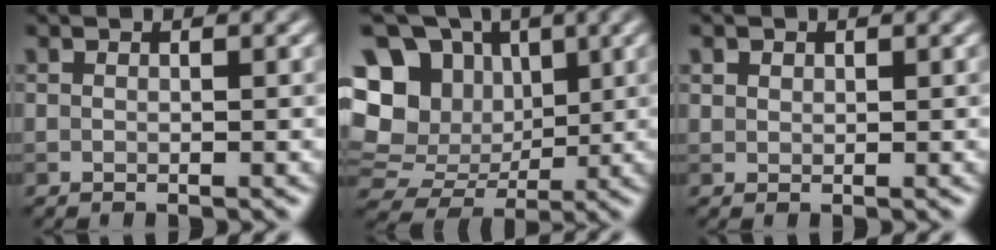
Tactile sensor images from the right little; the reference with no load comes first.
{"total": 15.7, "force": [3.4, 13.4, 7.5], "torque": [-0.173, 0.035, 0.044]}
{"total": 0.9, "force": [0.6, 0.7, 0.2], "torque": [-0.002, -0.002, 0.010]}